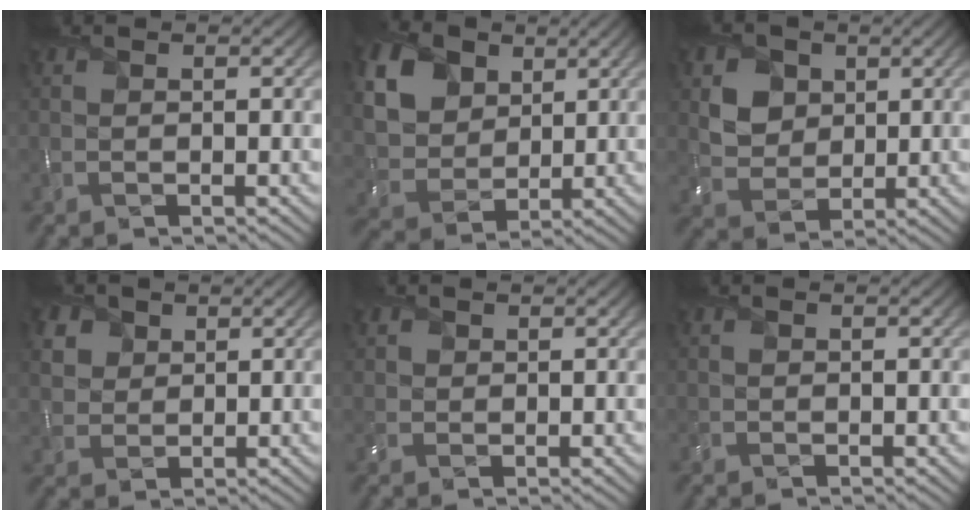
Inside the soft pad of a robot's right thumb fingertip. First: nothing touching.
{"total": 14.0, "force": [6.0, 10.4, 7.3], "torque": [-0.204, 0.019, 0.126]}
{"total": 5.7, "force": [2.1, 4.6, 2.5], "torque": [-0.079, -0.010, 0.032]}
{"total": 4.9, "force": [2.6, 3.7, 1.8], "torque": [-0.075, -0.001, 0.058]}
{"total": 2.0, "force": [1.0, 1.6, 0.5], "torque": [-0.021, 0.003, 0.019]}
{"total": 0.7, "force": [0.3, 0.5, 0.4], "torque": [-0.014, 0.002, 0.005]}